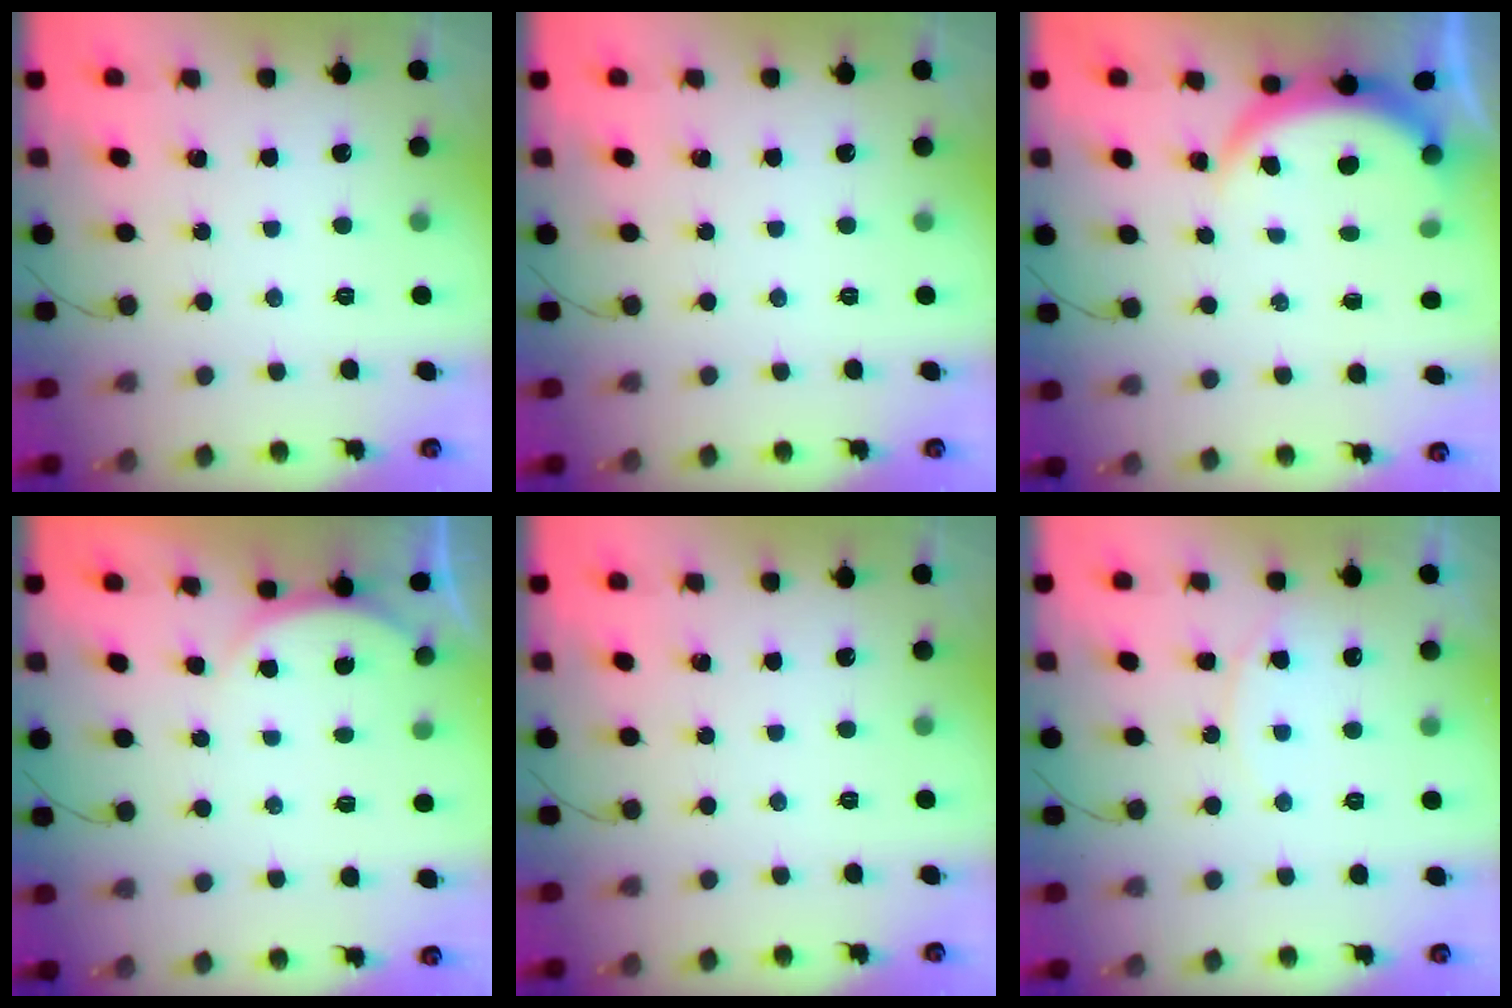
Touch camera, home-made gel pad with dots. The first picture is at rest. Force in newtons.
{"total": 0.0}
{"total": 4.0, "press": 4.0, "slide": 0.2}
{"total": 3.2, "press": 3.2, "slide": 0.7}
{"total": 0.0}
{"total": 7.1, "press": 7.1, "slide": 0.5}